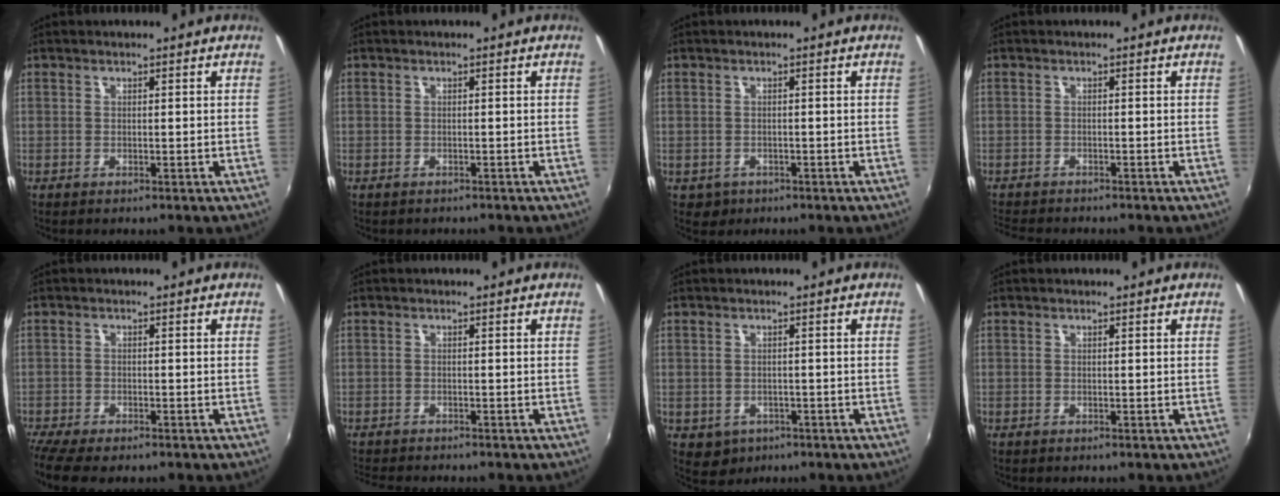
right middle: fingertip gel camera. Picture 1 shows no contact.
{"total": 1.1, "force": [-1.0, 0.5, 0.2], "torque": [-0.010, -0.004, -0.013]}
{"total": 2.6, "force": [-1.0, 2.3, 0.8], "torque": [-0.021, -0.004, -0.009]}
{"total": 5.4, "force": [-5.1, 0.9, 1.6], "torque": [-0.048, -0.020, -0.086]}
{"total": 6.3, "force": [-5.4, 1.3, 3.0], "torque": [-0.081, -0.038, -0.098]}
{"total": 4.4, "force": [-4.2, 0.6, 1.3], "torque": [-0.038, -0.020, -0.072]}
{"total": 4.0, "force": [-1.5, 3.5, 1.3], "torque": [-0.034, -0.005, -0.013]}
{"total": 0.0}